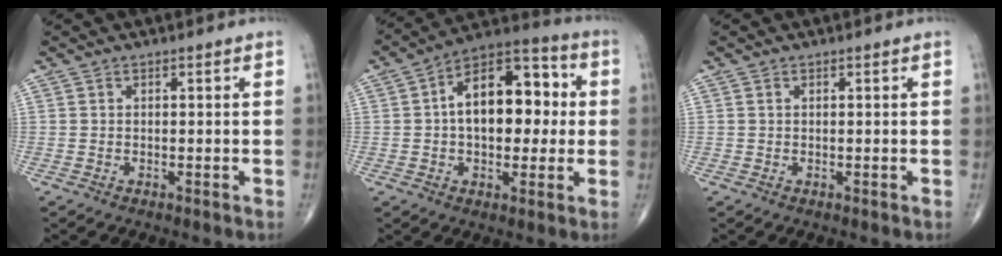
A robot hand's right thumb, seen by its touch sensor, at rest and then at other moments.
{"total": 17.1, "force": [1.7, 10.0, 13.8], "torque": [-0.172, 0.031, 0.016]}
{"total": 0.0}